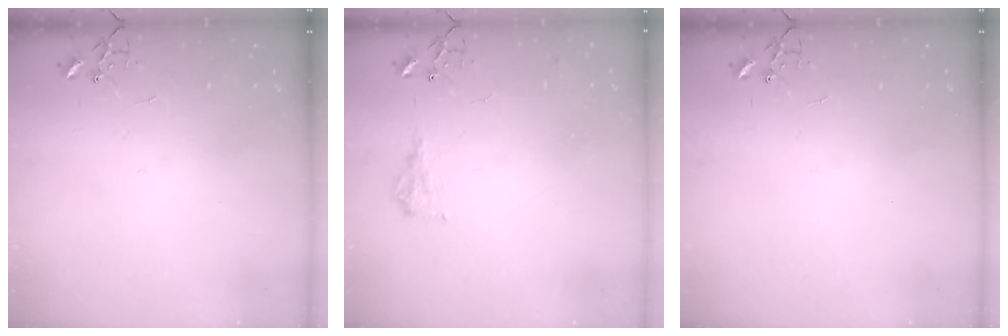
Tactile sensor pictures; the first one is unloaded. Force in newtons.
{"total": 9.8, "press": 9.7, "slide": 0.9}
{"total": 0.0}